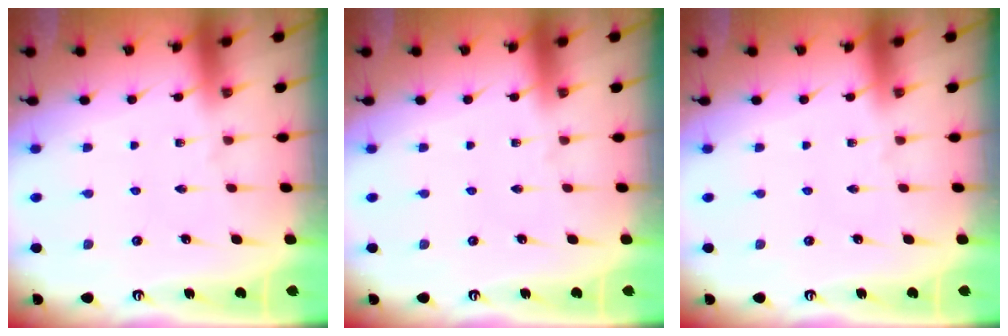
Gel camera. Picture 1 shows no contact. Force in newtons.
{"total": 0.0}
{"total": 0.0}